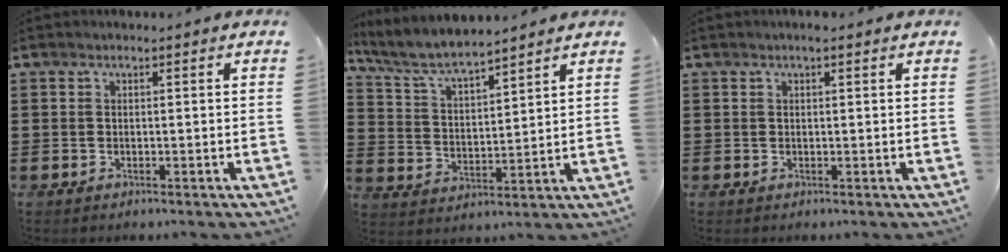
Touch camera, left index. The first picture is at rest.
{"total": 6.3, "force": [5.7, 0.7, 2.5], "torque": [-0.073, -0.030, 0.097]}
{"total": 0.9, "force": [0.5, 0.1, 0.8], "torque": [-0.016, 0.002, 0.007]}